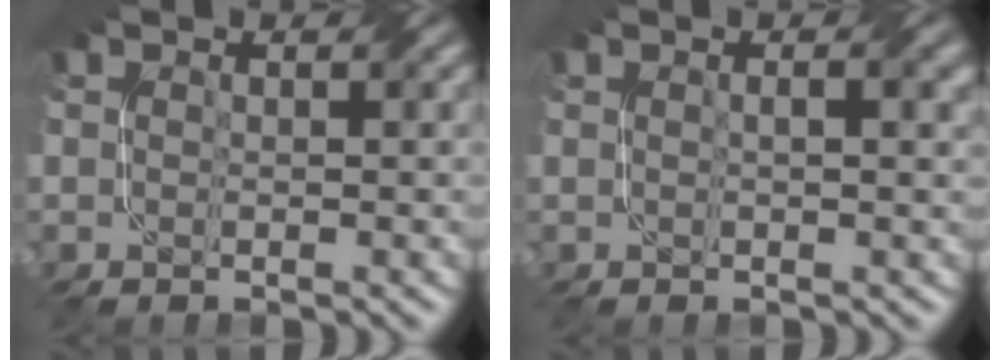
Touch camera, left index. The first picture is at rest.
{"total": 2.4, "force": [0.7, 0.7, 2.2], "torque": [-0.021, -0.001, 0.002]}